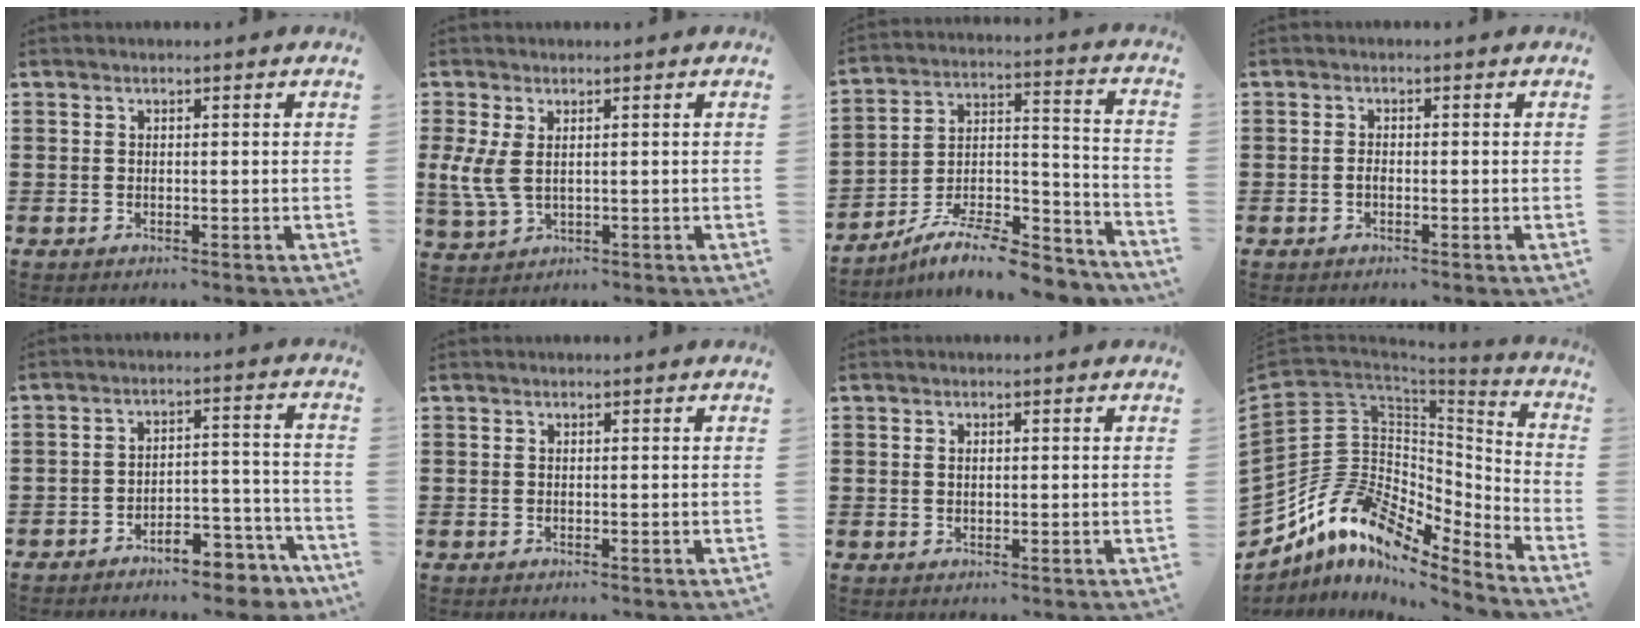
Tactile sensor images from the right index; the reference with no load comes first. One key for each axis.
{"total": 4.5, "fx": 0.5, "fy": 2.4, "fz": 3.8, "tx": -0.107, "ty": -0.005, "tz": 0.002}
{"total": 9.9, "fx": -8.6, "fy": 1.8, "fz": 4.7, "tx": -0.069, "ty": 0.023, "tz": -0.164}
{"total": 0.9, "fx": -0.5, "fy": 0.3, "fz": 0.8, "tx": -0.018, "ty": -0.006, "tz": -0.007}
{"total": 6.4, "fx": -5.9, "fy": 1.4, "fz": 1.8, "tx": -0.025, "ty": 0.018, "tz": -0.114}
{"total": 0.0}
{"total": 1.0, "fx": 0.2, "fy": 0.5, "fz": 0.8, "tx": -0.017, "ty": 0.004, "tz": 0.002}
{"total": 12.1, "fx": -5.2, "fy": 8.5, "fz": 6.9, "tx": -0.189, "ty": -0.015, "tz": -0.107}